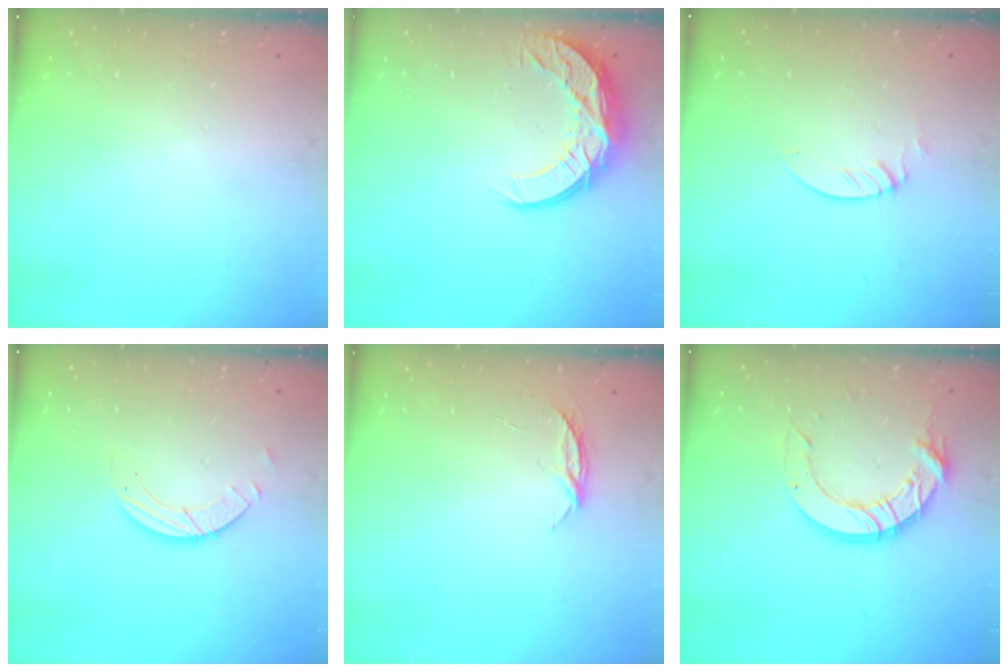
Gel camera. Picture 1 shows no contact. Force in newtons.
{"total": 11.3, "press": 11.3, "slide": 0.7}
{"total": 2.3, "press": 2.3, "slide": 0.2}
{"total": 3.2, "press": 3.2, "slide": 0.3}
{"total": 4.0, "press": 4.0, "slide": 0.5}
{"total": 11.6, "press": 11.6, "slide": 1.2}